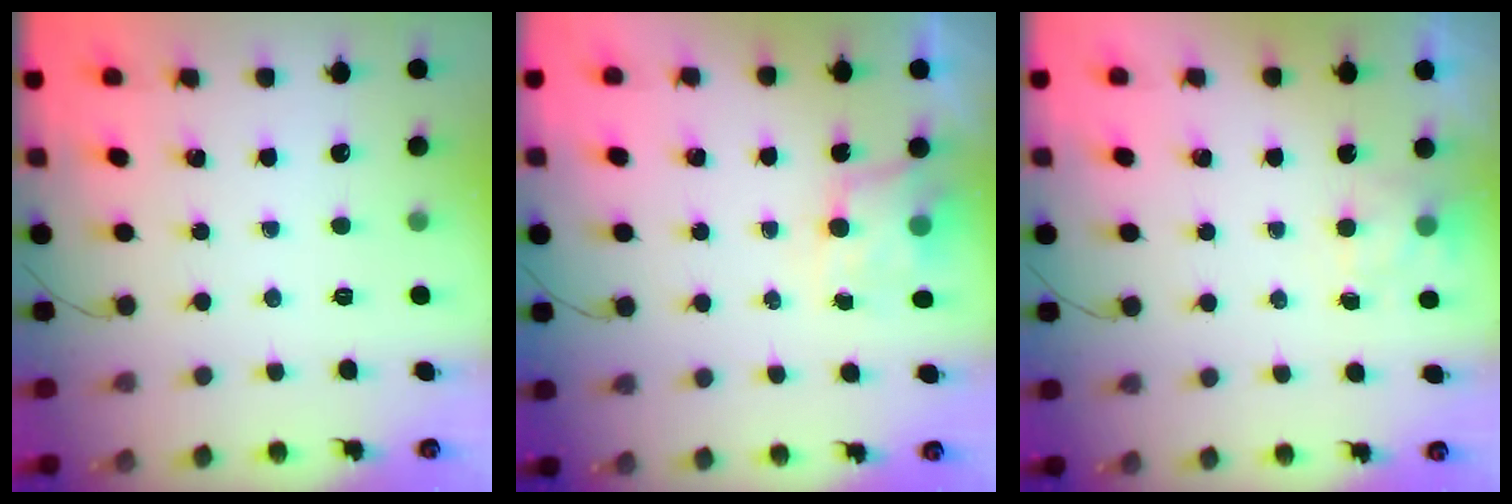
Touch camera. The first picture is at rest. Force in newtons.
{"total": 6.1, "press": 6.1, "slide": 0.2}
{"total": 3.0, "press": 2.7, "slide": 1.4}